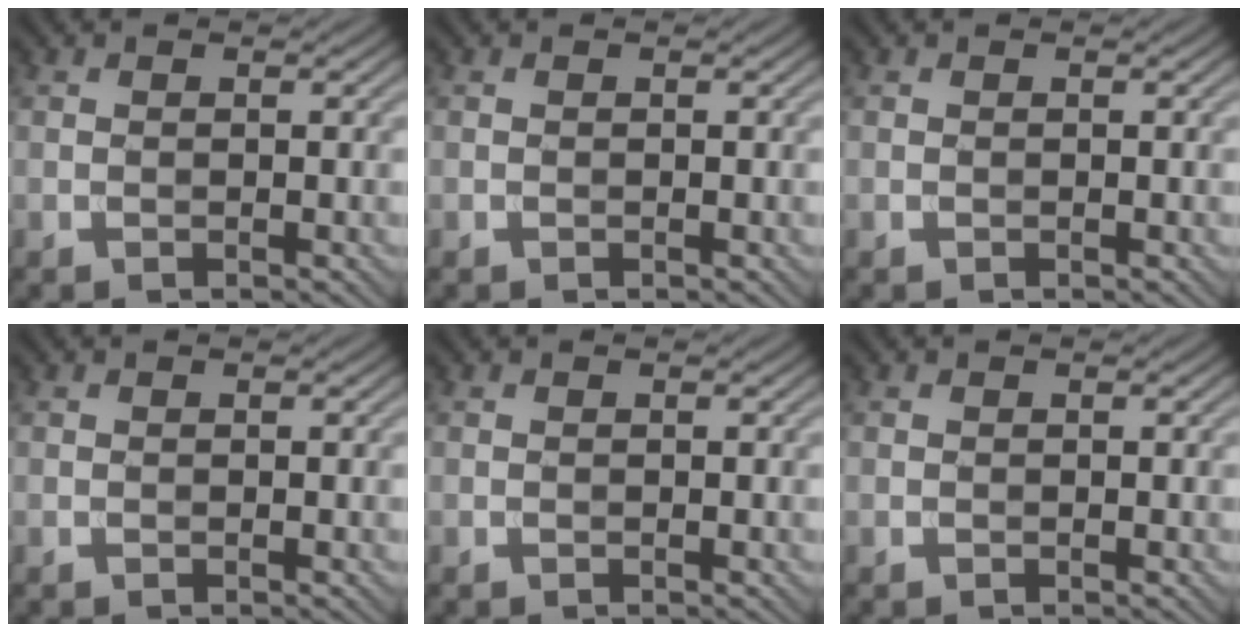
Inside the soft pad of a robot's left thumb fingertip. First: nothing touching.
{"total": 0.0}
{"total": 0.0}
{"total": 0.0}
{"total": 0.0}
{"total": 0.0}